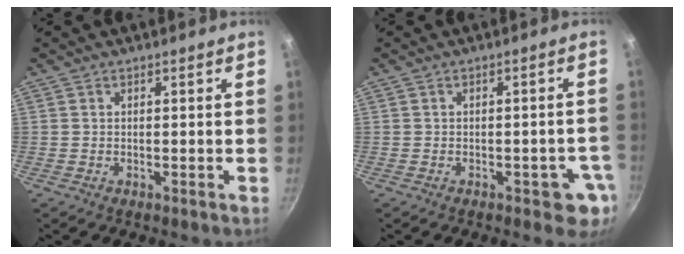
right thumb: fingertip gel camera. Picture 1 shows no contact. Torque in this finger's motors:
{"motor_torque": [0.05, 0.52, -0.14, 0.04, 0.15]}